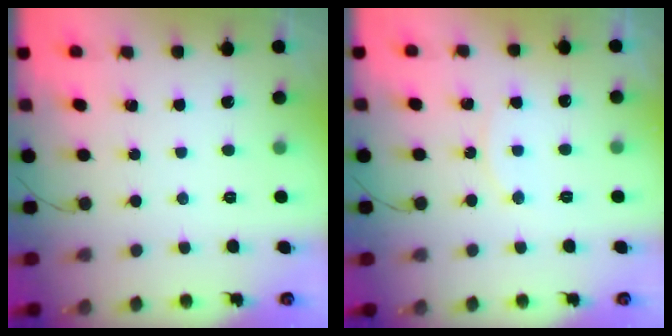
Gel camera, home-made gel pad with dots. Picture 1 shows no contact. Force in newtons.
{"total": 6.0, "press": 6.0, "slide": 0.5}